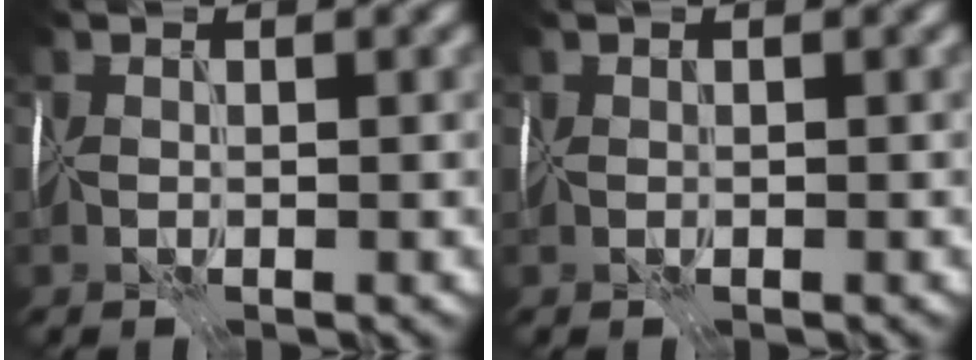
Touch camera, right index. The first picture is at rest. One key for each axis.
{"total": 0.0}